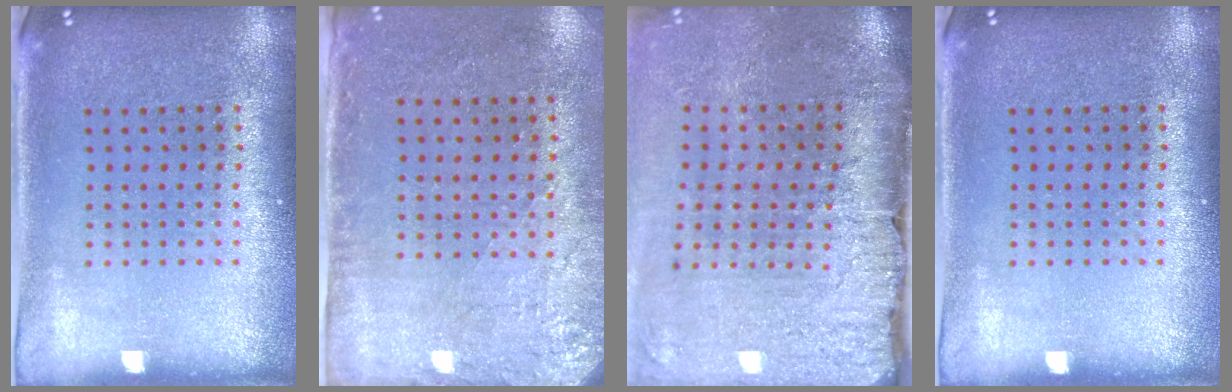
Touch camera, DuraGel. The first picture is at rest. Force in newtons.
{"total": 2.8, "press": 2.3, "slide": 1.6}
{"total": 4.6, "press": 3.7, "slide": 2.7}
{"total": 0.0}